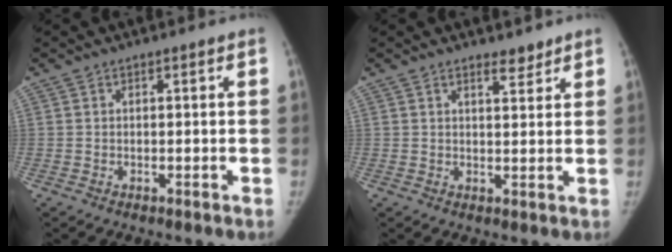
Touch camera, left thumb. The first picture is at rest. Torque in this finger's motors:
{"motor_torque": [0.02, 0.02, 0.01, 0.18, 0.02]}